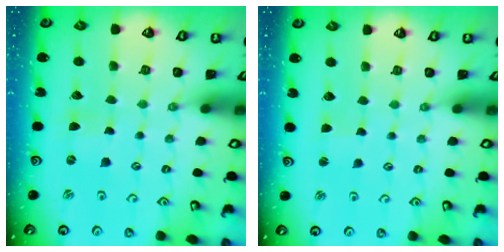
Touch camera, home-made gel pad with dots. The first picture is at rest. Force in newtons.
{"total": 1.3, "press": 1.2, "slide": 0.3}